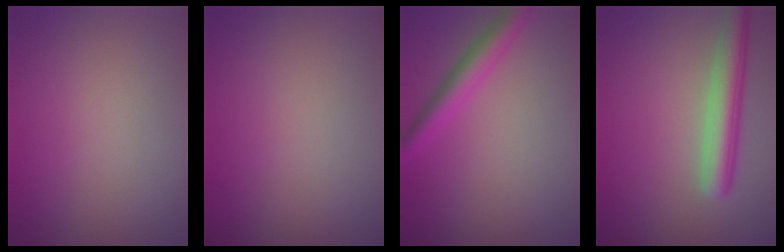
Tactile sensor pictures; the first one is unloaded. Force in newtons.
{"total": 0.0}
{"total": 3.0, "press": 3.0, "slide": 0.0}
{"total": 4.2, "press": 4.2, "slide": 0.4}